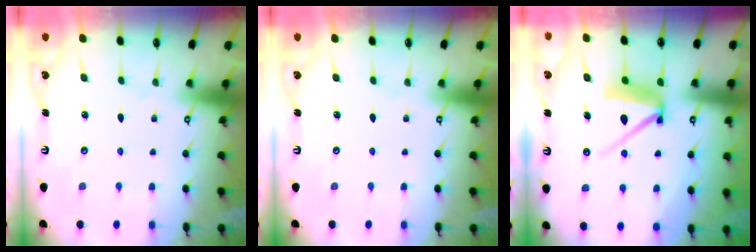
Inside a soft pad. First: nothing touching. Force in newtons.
{"total": 0.0}
{"total": 11.2, "press": 11.2, "slide": 0.7}